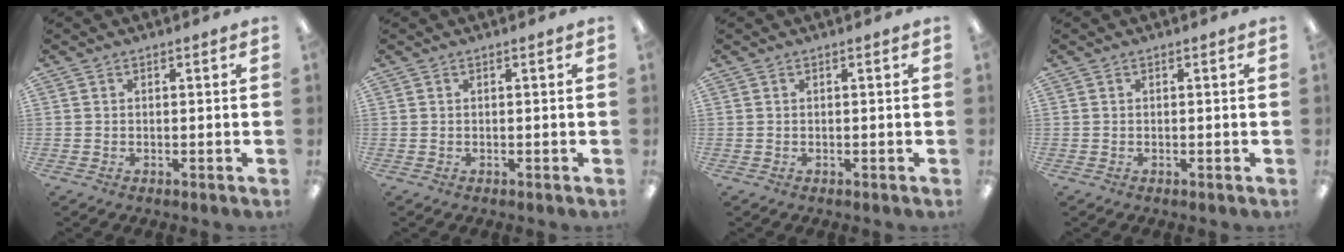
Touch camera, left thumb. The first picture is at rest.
{"total": 0.0}
{"total": 0.0}
{"total": 0.0}